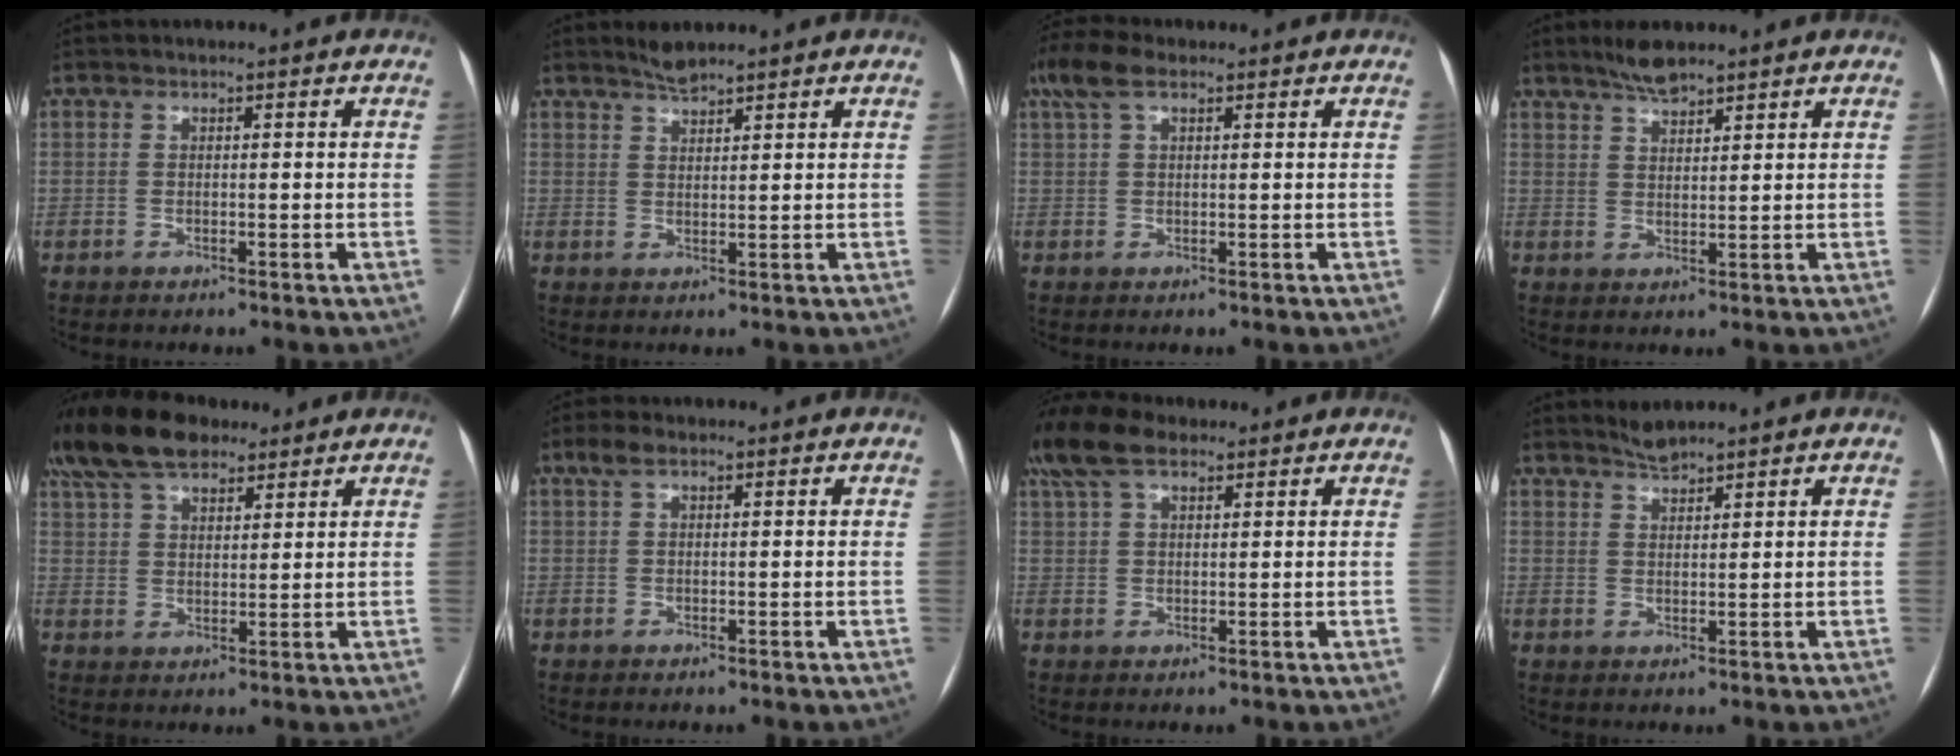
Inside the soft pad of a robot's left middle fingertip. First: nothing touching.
{"total": 2.5, "force": [2.3, 0.1, 0.9], "torque": [-0.019, 0.003, 0.044]}
{"total": 5.5, "force": [3.3, 2.1, 3.8], "torque": [-0.091, 0.037, 0.068]}
{"total": 4.1, "force": [3.5, 0.7, 2.0], "torque": [-0.042, 0.004, 0.066]}
{"total": 13.3, "force": [10.4, 5.3, 6.2], "torque": [-0.131, 0.049, 0.188]}
{"total": 2.4, "force": [1.4, 0.8, 1.7], "torque": [-0.041, 0.020, 0.031]}
{"total": 8.5, "force": [6.1, 3.4, 4.8], "torque": [-0.107, 0.036, 0.120]}
{"total": 2.3, "force": [2.3, 0.0, 0.4], "torque": [-0.011, 0.004, 0.046]}